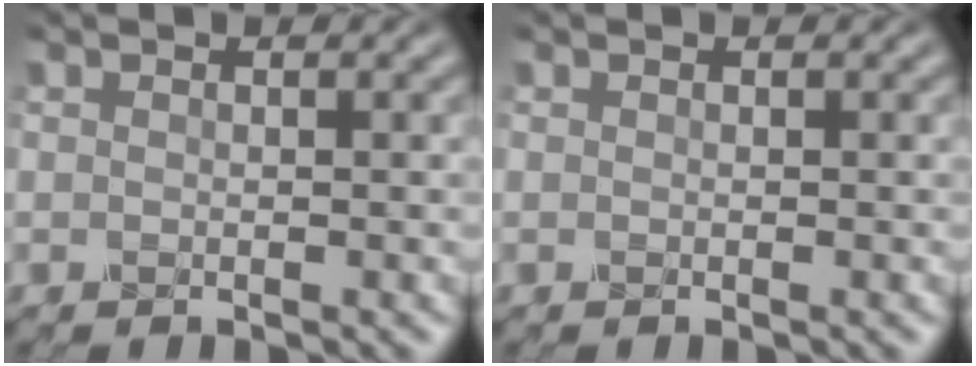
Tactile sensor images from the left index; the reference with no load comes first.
{"total": 0.0}